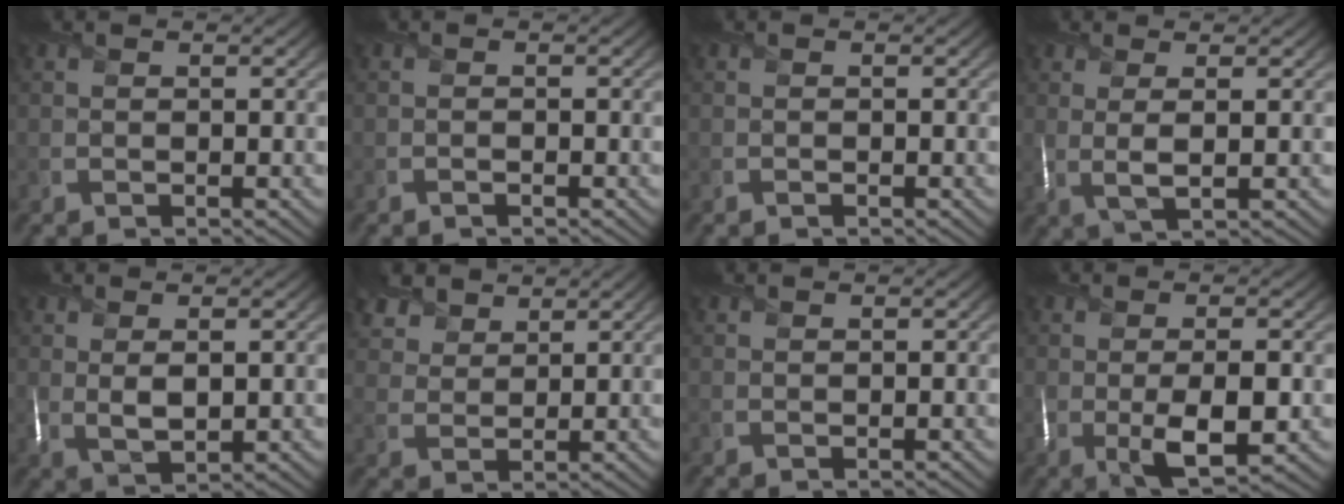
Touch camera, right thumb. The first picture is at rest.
{"total": 1.1, "force": [-1.0, 0.2, 0.5], "torque": [-0.012, -0.002, -0.023]}
{"total": 0.8, "force": [-0.7, 0.2, 0.3], "torque": [-0.008, -0.003, -0.016]}
{"total": 2.7, "force": [0.7, 0.3, 2.6], "torque": [-0.049, 0.005, 0.014]}
{"total": 3.0, "force": [0.8, 1.1, 2.7], "torque": [-0.058, 0.001, 0.022]}
{"total": 4.6, "force": [3.5, 2.5, 1.5], "torque": [-0.046, 0.003, 0.076]}
{"total": 0.0}
{"total": 5.9, "force": [-1.1, 2.0, 5.5], "torque": [-0.097, -0.007, -0.016]}